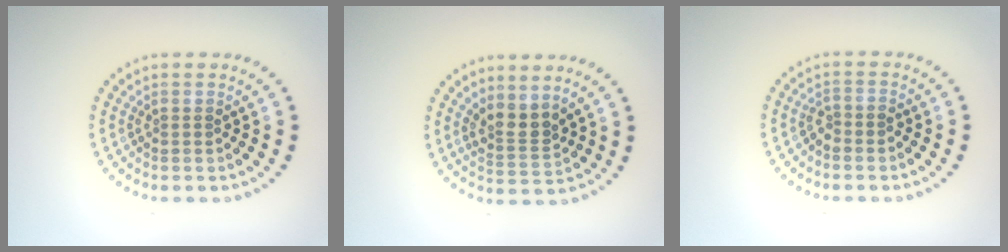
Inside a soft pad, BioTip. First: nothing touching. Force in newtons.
{"total": 2.5, "press": 2.0, "slide": 1.5}
{"total": 1.3, "press": 1.0, "slide": 0.7}